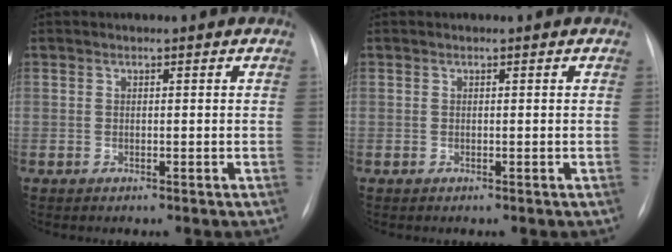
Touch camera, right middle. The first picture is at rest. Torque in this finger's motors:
{"motor_torque": [0.00, 0.00, 0.00, 0.00]}